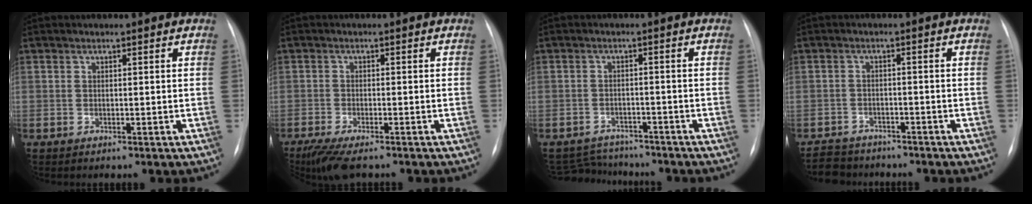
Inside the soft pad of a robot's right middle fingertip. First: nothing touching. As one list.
[{"total": 6.5, "force": [-5.0, 1.3, 4.1], "torque": [-0.074, -0.018, -0.083]}, {"total": 6.0, "force": [-5.7, 1.7, 0.1], "torque": [-0.007, 0.004, -0.085]}, {"total": 5.8, "force": [-5.3, 2.4, 0.4], "torque": [-0.010, -0.006, -0.085]}]